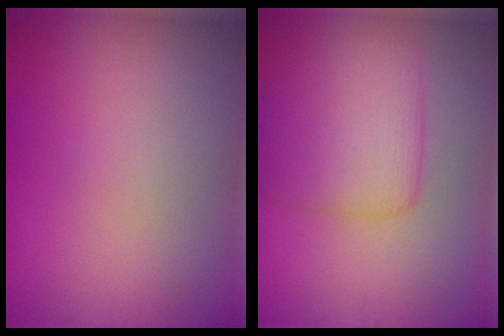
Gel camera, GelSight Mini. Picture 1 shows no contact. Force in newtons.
{"total": 5.2, "press": 5.2, "slide": 0.1}